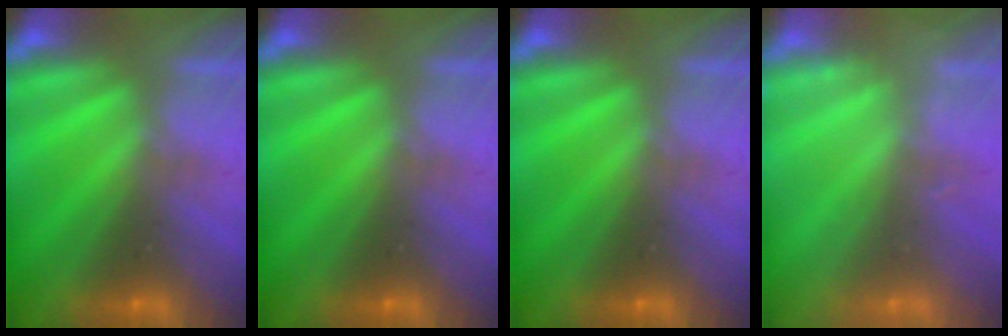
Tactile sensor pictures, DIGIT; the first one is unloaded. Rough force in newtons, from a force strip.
{"total": 0.0}
{"total": 0.0}
{"total": 2.3}